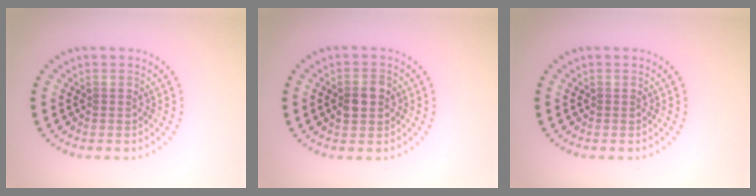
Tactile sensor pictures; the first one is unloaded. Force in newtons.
{"total": 2.6, "press": 2.6, "slide": 0.1}
{"total": 0.0}